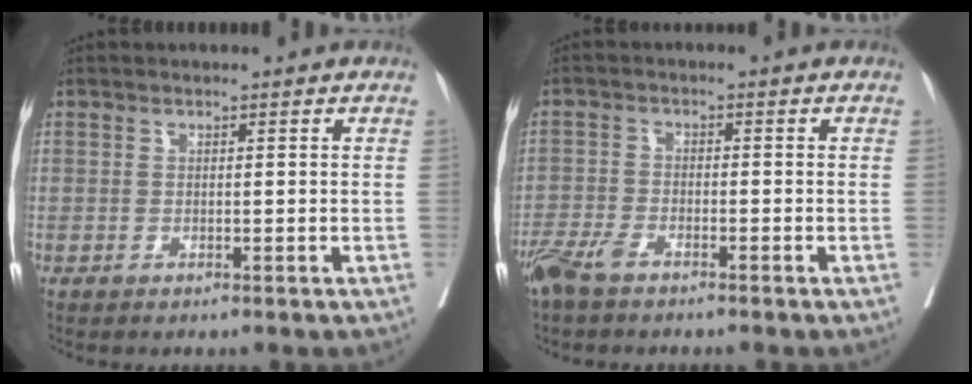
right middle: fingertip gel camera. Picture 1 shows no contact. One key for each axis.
{"total": 4.2, "fx": -3.2, "fy": 1.1, "fz": 2.5, "tx": -0.055, "ty": -0.005, "tz": -0.064}